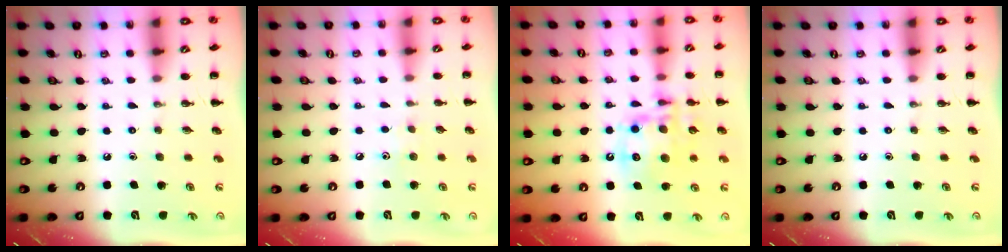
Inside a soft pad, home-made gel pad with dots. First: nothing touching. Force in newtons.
{"total": 4.5, "press": 4.4, "slide": 1.2}
{"total": 13.9, "press": 13.6, "slide": 2.8}
{"total": 0.0}